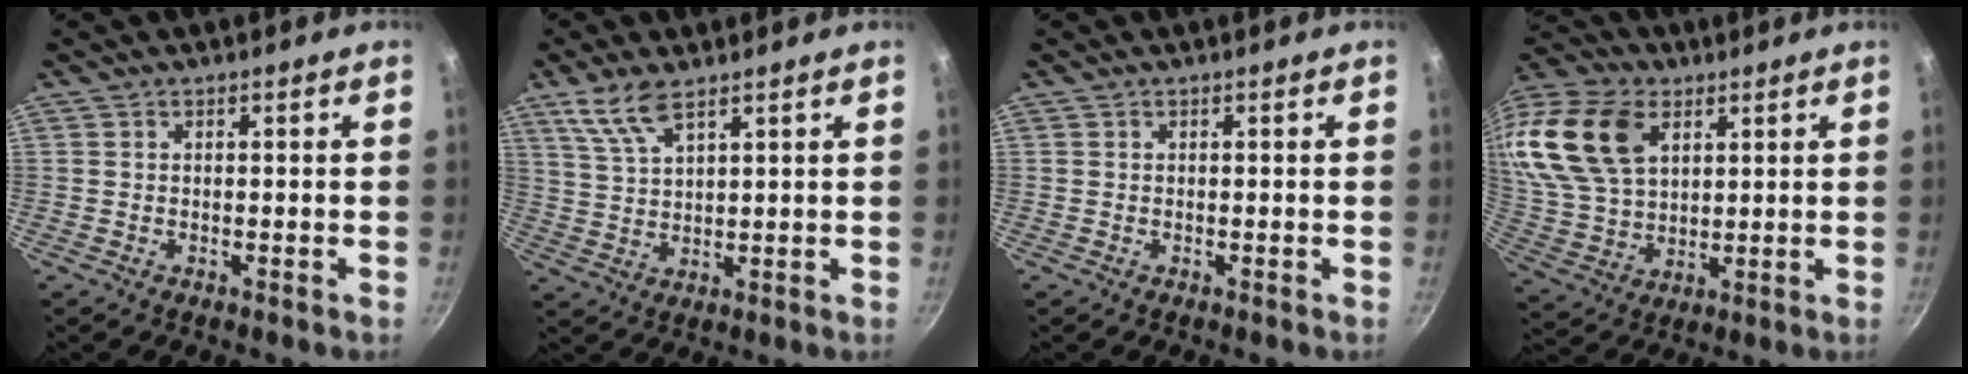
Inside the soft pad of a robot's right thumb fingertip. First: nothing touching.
{"total": 7.0, "force": [4.7, 2.2, 4.6], "torque": [-0.093, -0.019, 0.105]}
{"total": 0.0}
{"total": 22.6, "force": [8.5, 15.0, 14.6], "torque": [-0.312, 0.008, 0.166]}